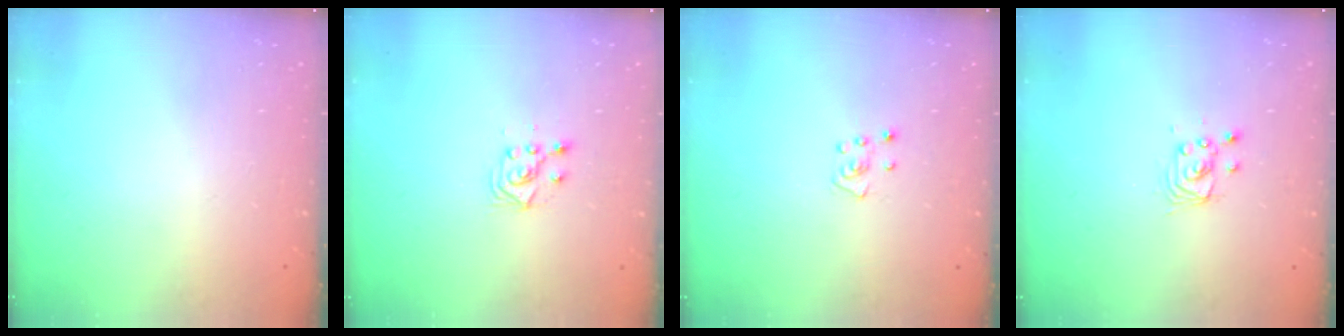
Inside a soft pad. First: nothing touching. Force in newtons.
{"total": 5.7, "press": 5.6, "slide": 0.9}
{"total": 4.0, "press": 4.0, "slide": 0.4}
{"total": 2.7, "press": 2.7, "slide": 0.2}